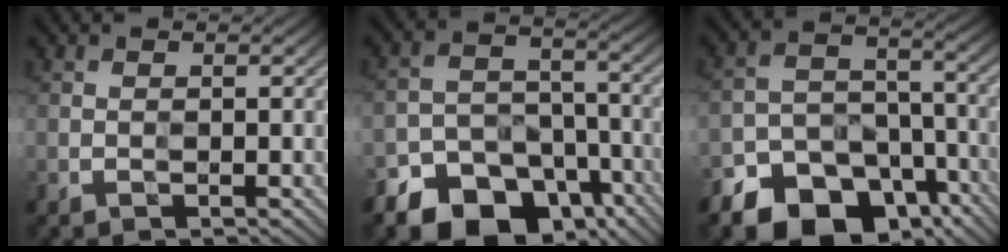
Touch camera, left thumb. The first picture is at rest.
{"total": 13.0, "force": [-9.6, 7.7, 4.0], "torque": [-0.082, -0.017, -0.156]}
{"total": 14.3, "force": [-10.7, 8.3, 4.5], "torque": [-0.102, -0.025, -0.167]}